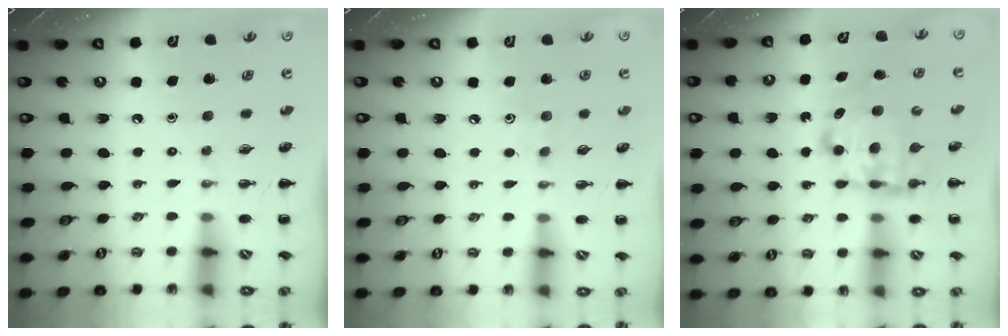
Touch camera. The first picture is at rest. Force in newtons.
{"total": 4.8, "press": 4.6, "slide": 1.2}
{"total": 6.9, "press": 6.8, "slide": 1.1}